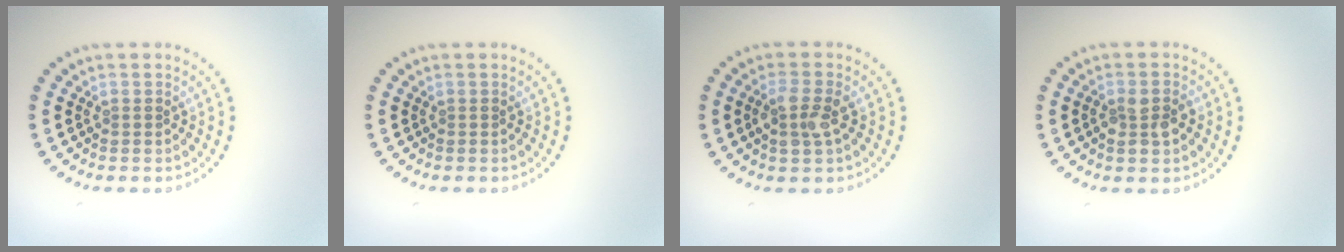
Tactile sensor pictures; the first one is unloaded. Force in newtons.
{"total": 0.0}
{"total": 2.5, "press": 2.5, "slide": 0.5}
{"total": 2.5, "press": 2.4, "slide": 0.6}